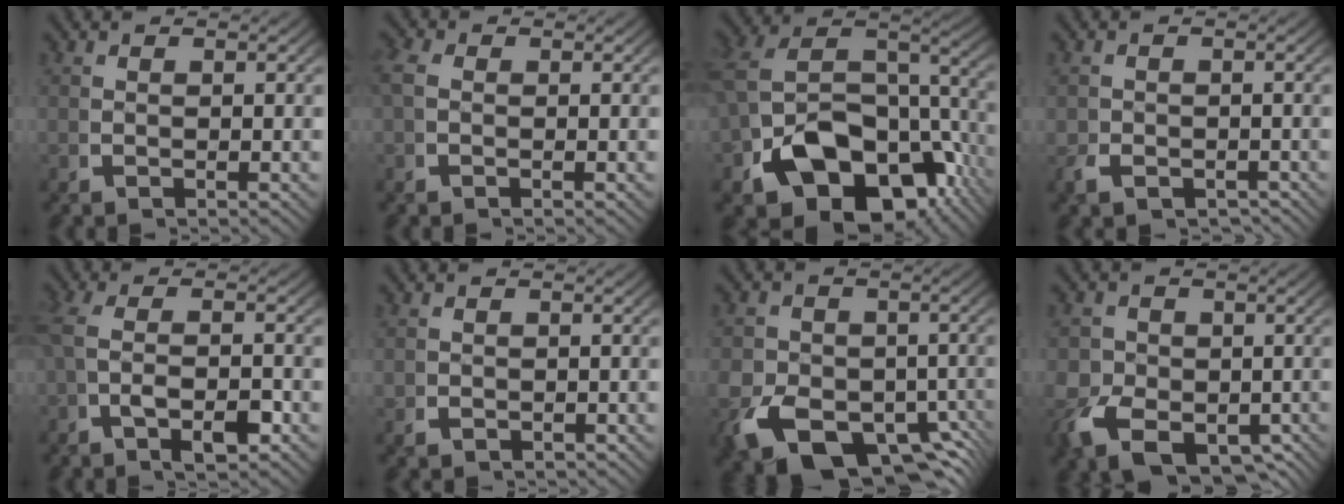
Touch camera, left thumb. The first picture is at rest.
{"total": 1.3, "force": [0.0, 1.0, 0.8], "torque": [-0.028, -0.004, 0.002]}
{"total": 16.3, "force": [-4.8, 11.0, 11.0], "torque": [-0.216, -0.056, -0.058]}
{"total": 2.3, "force": [-1.7, 1.3, 0.8], "torque": [-0.014, -0.009, -0.025]}
{"total": 4.5, "force": [-0.4, 2.1, 4.0], "torque": [-0.089, -0.001, -0.008]}
{"total": 1.0, "force": [-0.3, 0.9, 0.5], "torque": [-0.009, -0.006, 0.001]}
{"total": 15.2, "force": [-6.9, 10.5, 8.5], "torque": [-0.165, -0.071, -0.088]}
{"total": 9.8, "force": [-3.7, 7.3, 5.5], "torque": [-0.123, -0.053, -0.039]}